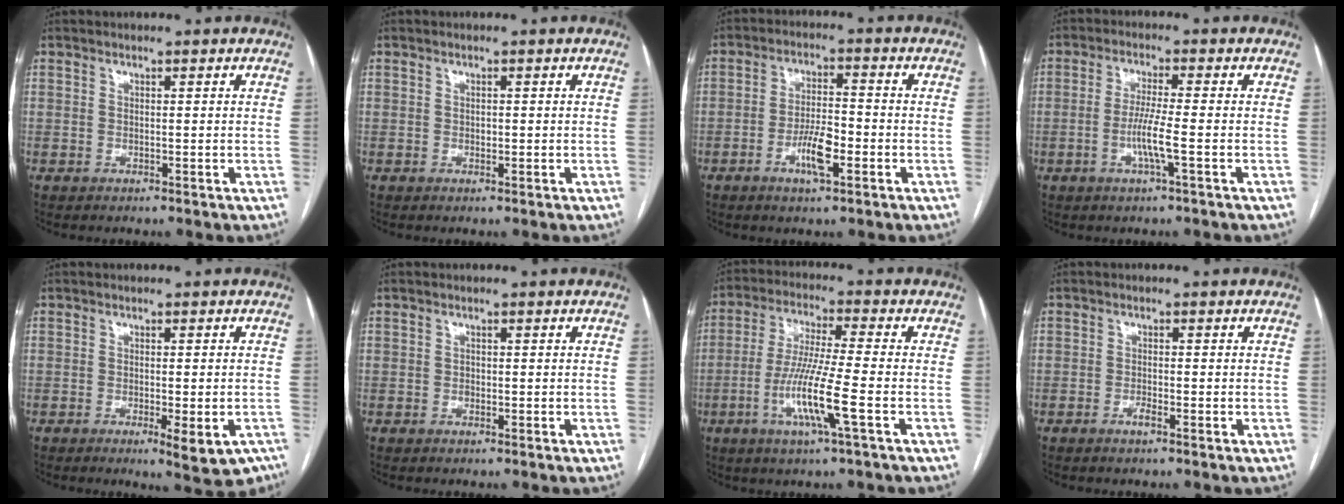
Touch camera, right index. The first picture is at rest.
{"total": 0.6, "force": [-0.1, 0.4, 0.5], "torque": [-0.009, 0.000, -0.001]}
{"total": 6.4, "force": [-2.7, 1.6, 5.6], "torque": [-0.104, 0.001, -0.045]}
{"total": 5.3, "force": [-1.6, -0.4, 5.0], "torque": [-0.097, -0.006, -0.031]}
{"total": 6.8, "force": [-4.2, 2.2, 4.9], "torque": [-0.045, -0.006, -0.056]}
{"total": 0.7, "force": [-0.2, 0.6, 0.4], "torque": [-0.004, 0.002, -0.001]}
{"total": 10.8, "force": [-3.6, -0.4, 10.2], "torque": [-0.203, -0.014, -0.072]}
{"total": 1.1, "force": [-0.8, 0.1, 0.8], "torque": [-0.016, 0.001, -0.018]}